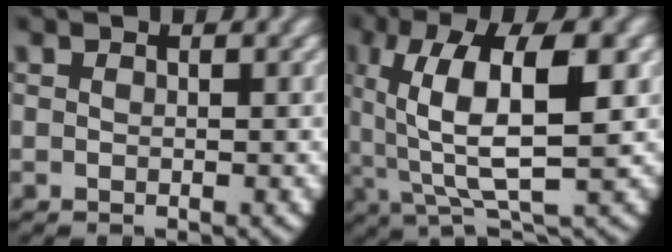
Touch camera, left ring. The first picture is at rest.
{"total": 10.3, "force": [1.2, 4.9, 8.9], "torque": [-0.156, -0.009, 0.027]}